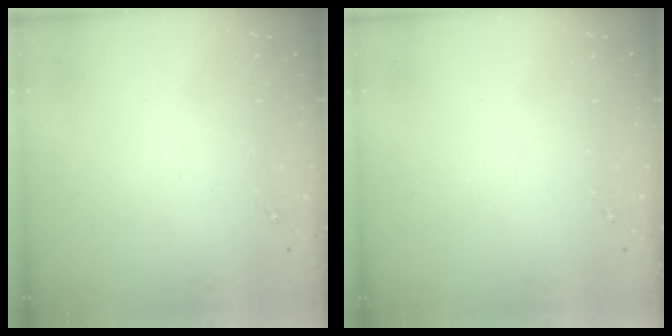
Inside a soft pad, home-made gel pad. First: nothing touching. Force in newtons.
{"total": 0.0}